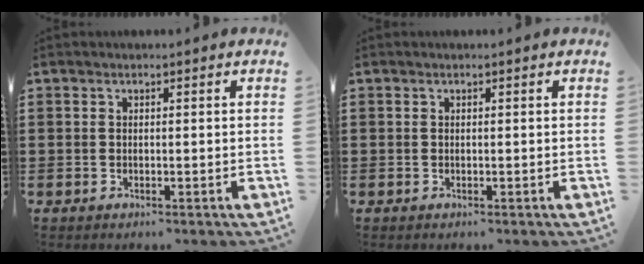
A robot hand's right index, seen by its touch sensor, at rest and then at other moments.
{"total": 0.0}